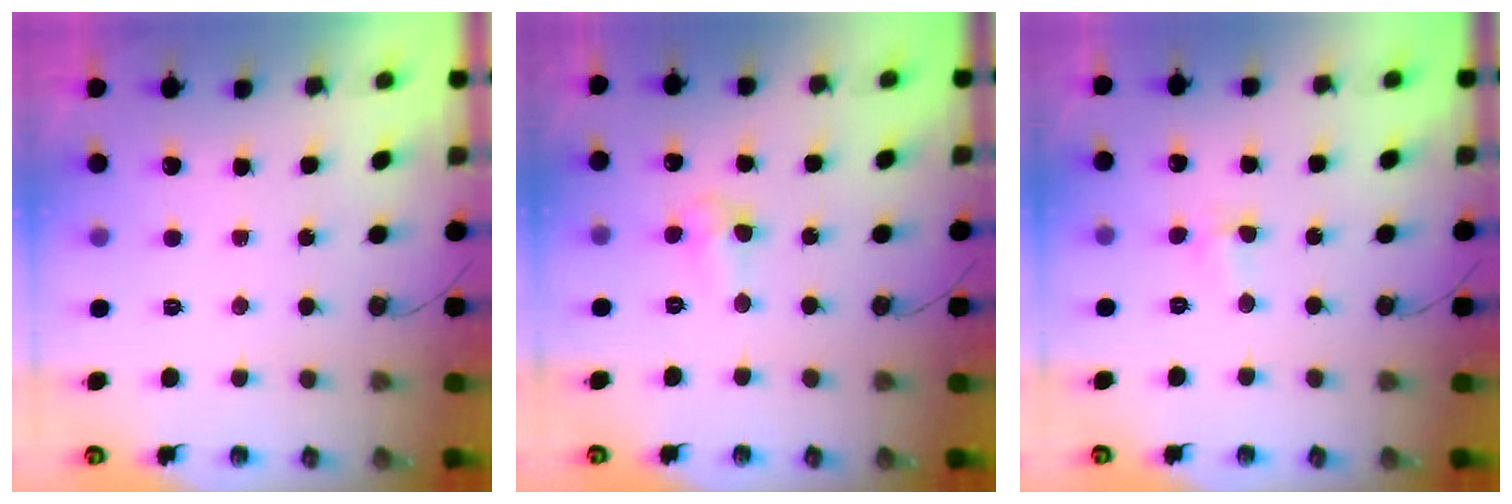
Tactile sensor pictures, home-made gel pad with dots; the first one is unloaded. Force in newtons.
{"total": 3.5, "press": 3.5, "slide": 0.7}
{"total": 2.5, "press": 2.1, "slide": 1.4}